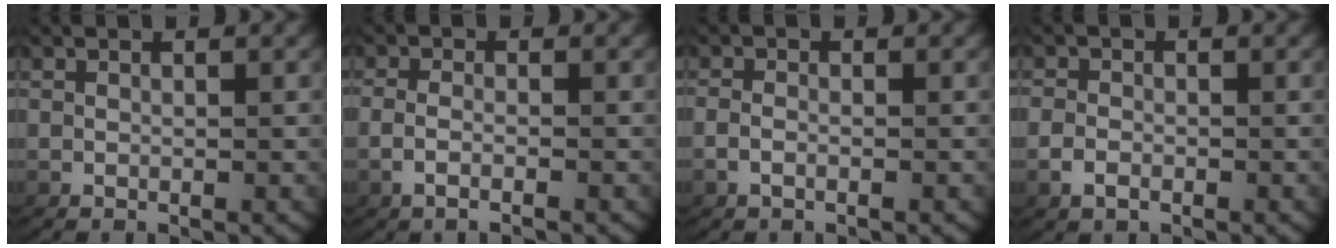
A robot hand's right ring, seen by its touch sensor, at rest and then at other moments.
{"total": 2.2, "force": [-1.1, 0.6, 1.9], "torque": [-0.043, -0.005, -0.016]}
{"total": 1.1, "force": [-0.6, 0.4, 0.9], "torque": [-0.029, -0.007, -0.007]}
{"total": 1.4, "force": [-0.8, 0.9, 0.7], "torque": [-0.020, -0.004, -0.013]}